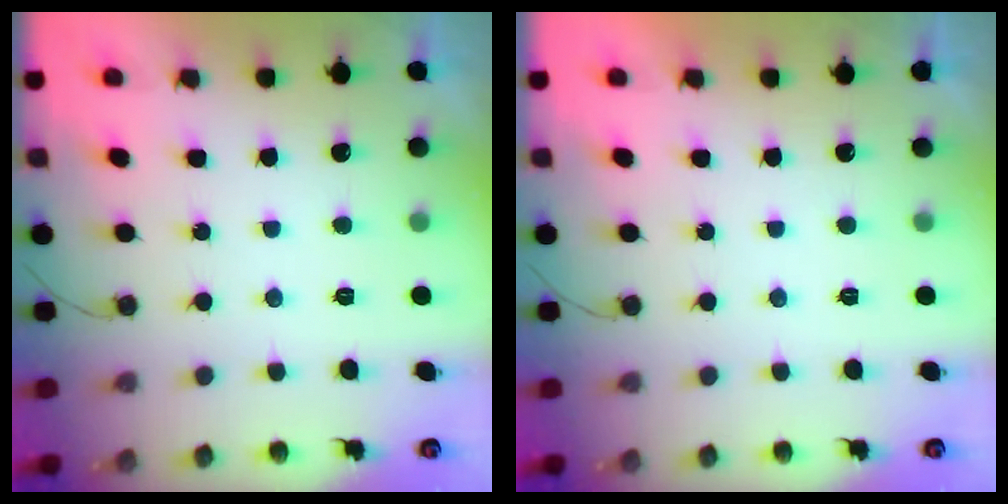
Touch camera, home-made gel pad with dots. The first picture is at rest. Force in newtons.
{"total": 1.7, "press": 1.7, "slide": 0.0}